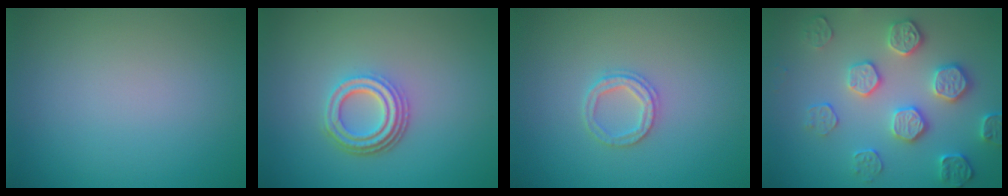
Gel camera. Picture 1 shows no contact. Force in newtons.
{"total": 4.1, "press": 3.1, "slide": 2.7}
{"total": 2.1, "press": 2.0, "slide": 0.4}
{"total": 4.6, "press": 4.3, "slide": 1.6}